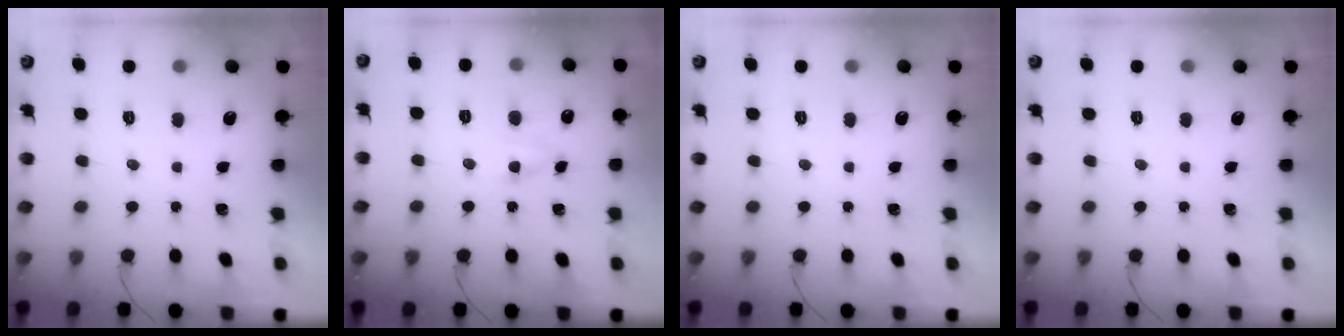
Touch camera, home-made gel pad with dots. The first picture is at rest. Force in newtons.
{"total": 4.2, "press": 4.1, "slide": 1.0}
{"total": 0.0}
{"total": 0.0}